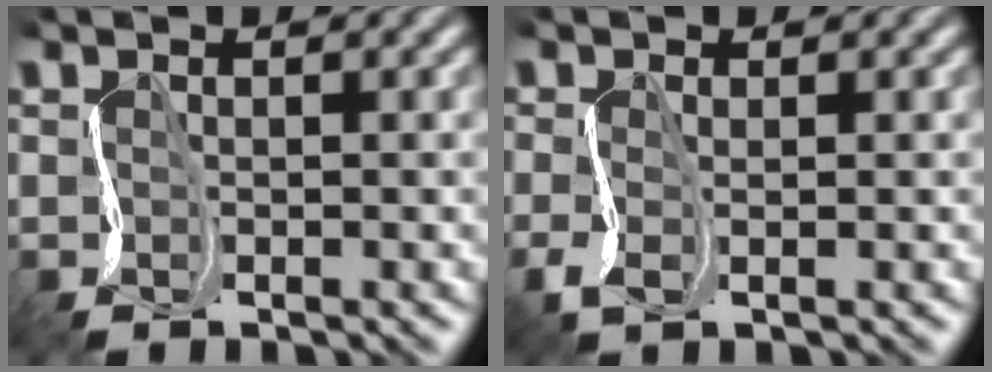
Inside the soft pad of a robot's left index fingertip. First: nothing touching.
{"total": 1.4, "force": [-0.5, 0.4, 1.3], "torque": [-0.042, -0.004, -0.016]}